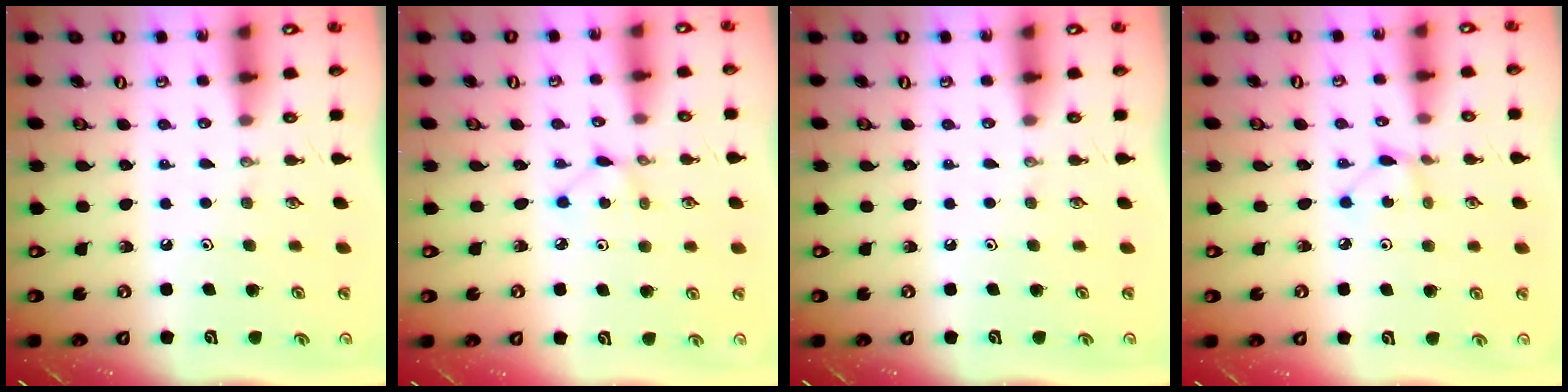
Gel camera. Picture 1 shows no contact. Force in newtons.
{"total": 2.7, "press": 2.6, "slide": 0.3}
{"total": 0.0}
{"total": 2.3, "press": 2.3, "slide": 0.2}